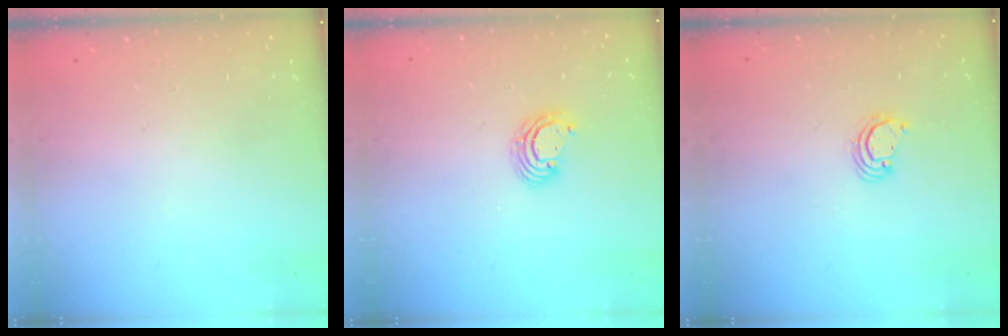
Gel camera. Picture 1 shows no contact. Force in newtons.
{"total": 4.2, "press": 4.2, "slide": 0.2}
{"total": 2.2, "press": 2.2, "slide": 0.1}